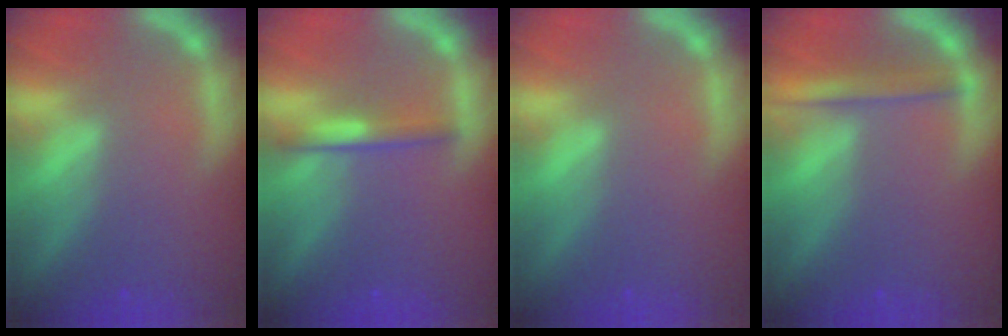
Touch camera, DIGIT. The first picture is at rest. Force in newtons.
{"total": 2.4}
{"total": 0.0}
{"total": 2.9}